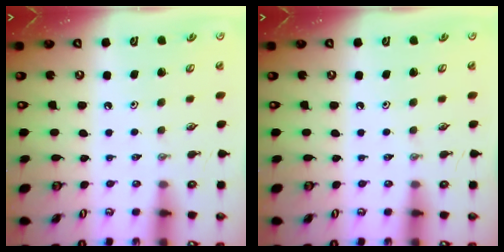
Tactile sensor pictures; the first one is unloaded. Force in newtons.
{"total": 0.0}